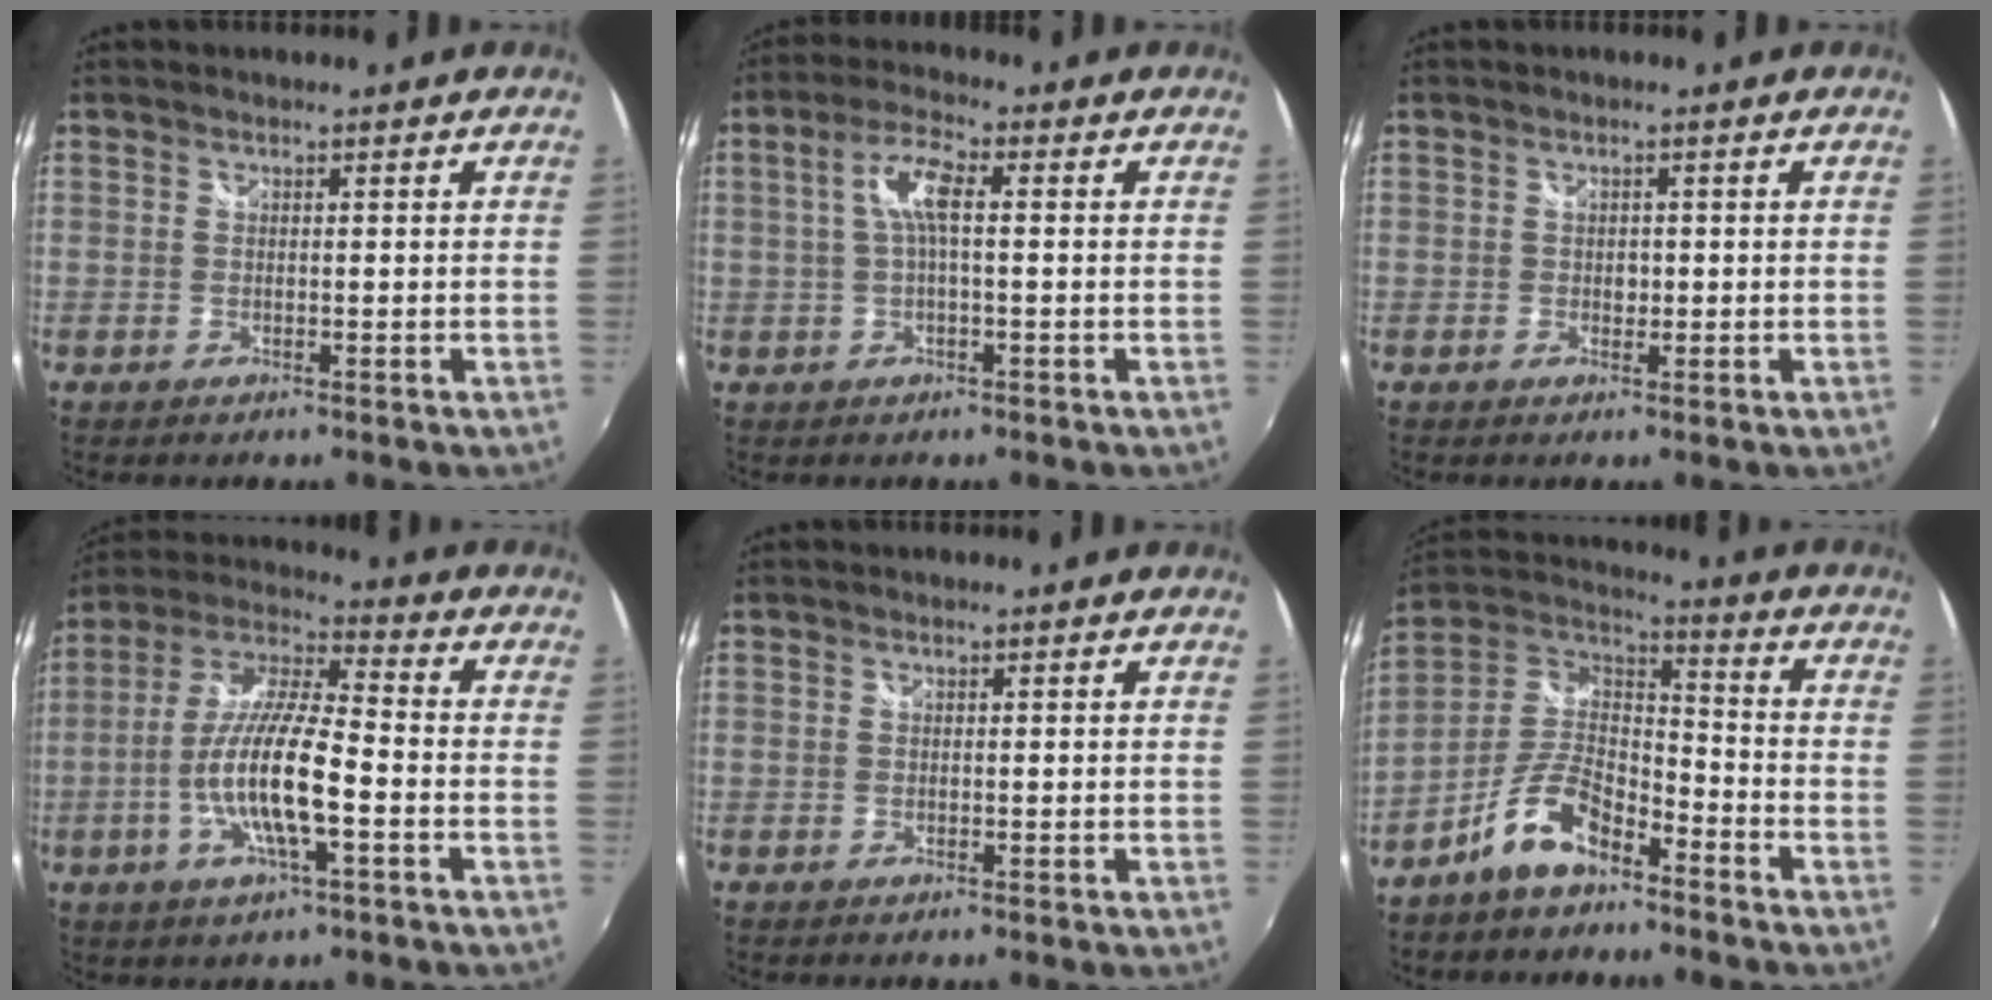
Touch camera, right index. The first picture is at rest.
{"total": 5.6, "force": [0.5, 1.3, 5.4], "torque": [-0.106, 0.010, 0.012]}
{"total": 1.2, "force": [-0.1, 1.0, 0.6], "torque": [-0.009, 0.000, -0.003]}
{"total": 14.0, "force": [-4.1, 2.8, 13.1], "torque": [-0.263, -0.005, -0.081]}
{"total": 0.0}
{"total": 11.1, "force": [-7.0, 4.8, 7.1], "torque": [-0.164, 0.019, -0.133]}